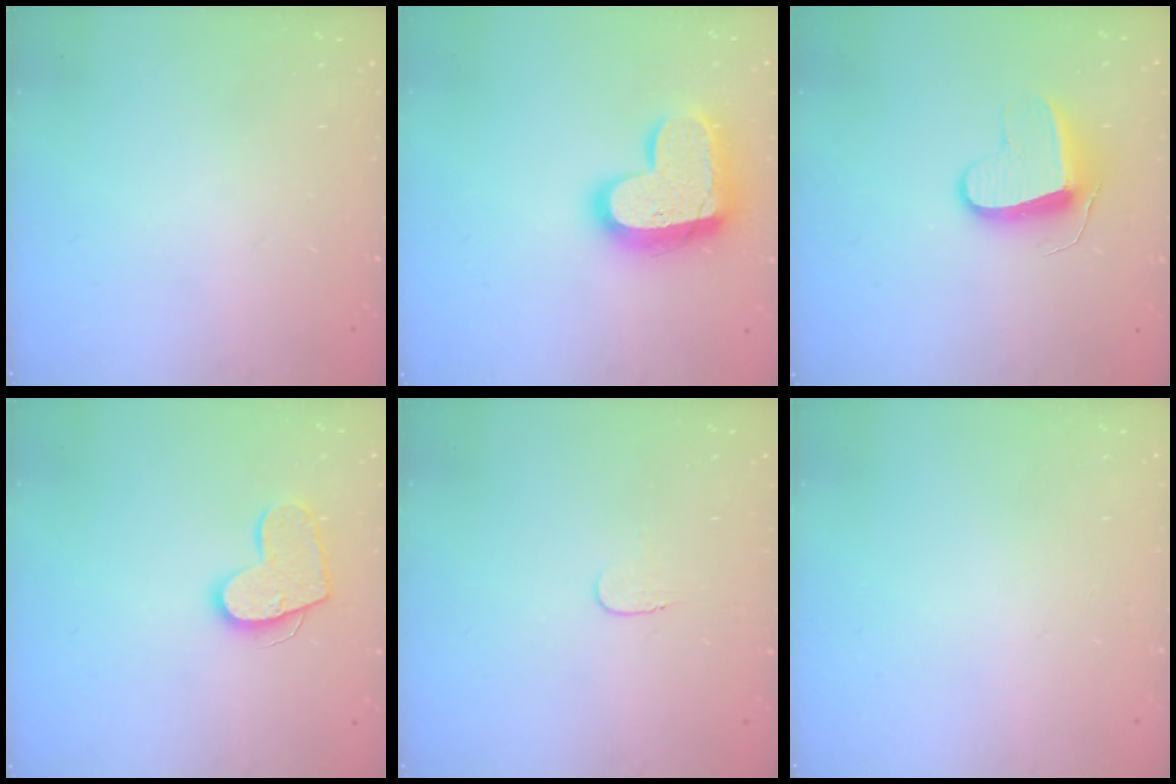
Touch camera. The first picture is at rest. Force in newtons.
{"total": 18.3, "press": 18.2, "slide": 1.2}
{"total": 11.2, "press": 11.1, "slide": 0.8}
{"total": 12.4, "press": 12.4, "slide": 0.7}
{"total": 3.8, "press": 3.7, "slide": 0.4}
{"total": 0.0}